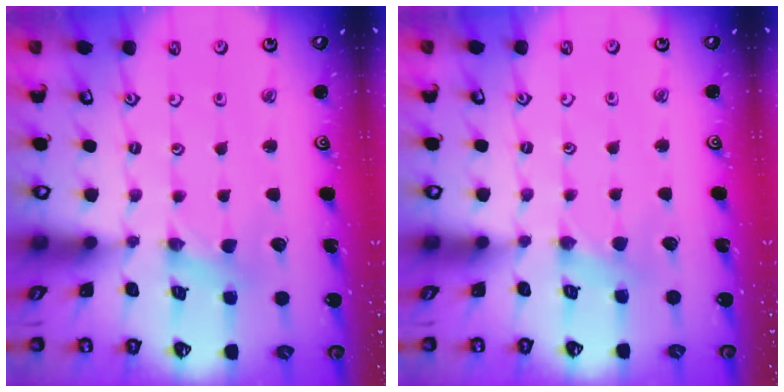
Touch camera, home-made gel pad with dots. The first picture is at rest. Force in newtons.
{"total": 2.4, "press": 2.4, "slide": 0.4}